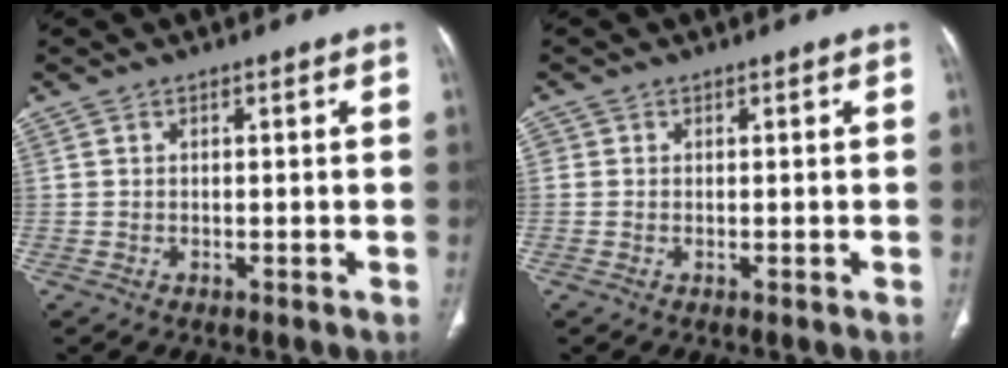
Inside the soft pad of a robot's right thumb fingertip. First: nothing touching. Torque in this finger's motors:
{"motor_torque": [-0.18, 0.02, 0.15, 0.02, -0.03]}